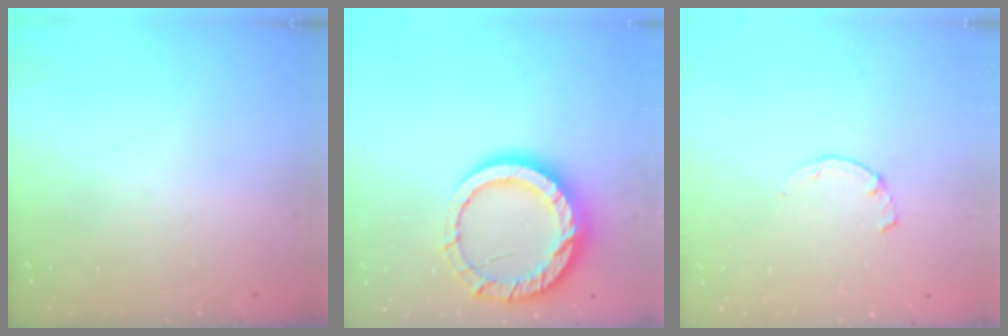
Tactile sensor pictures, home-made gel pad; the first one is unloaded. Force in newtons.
{"total": 13.7, "press": 13.7, "slide": 1.3}
{"total": 1.7, "press": 1.7, "slide": 0.3}